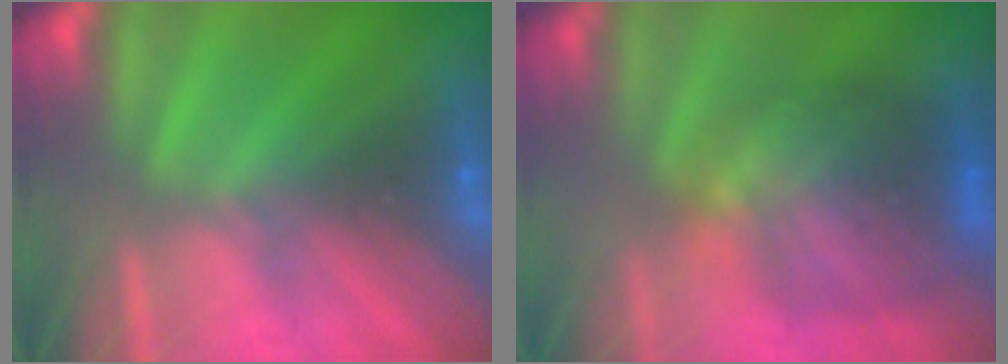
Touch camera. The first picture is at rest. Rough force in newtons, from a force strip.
{"total": 8.1}